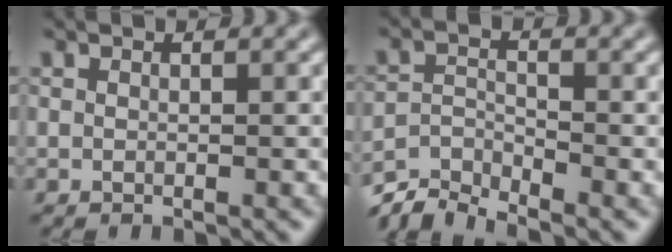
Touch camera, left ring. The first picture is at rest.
{"total": 4.2, "force": [-4.0, 0.9, 1.1], "torque": [-0.017, -0.006, -0.087]}